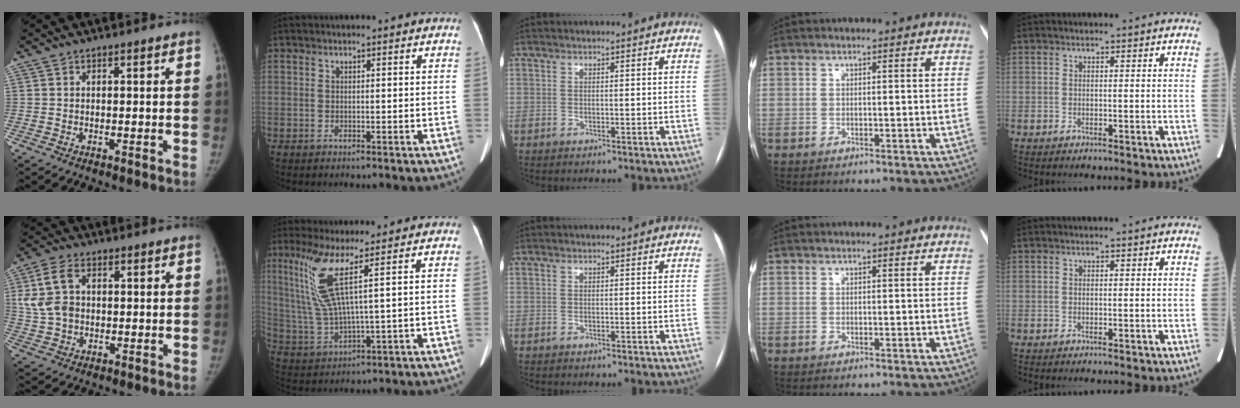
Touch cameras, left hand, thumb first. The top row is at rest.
{"thumb": {"total": 8.2, "force": [1.6, 5.7, 5.7], "torque": [-0.111, 0.009, 0.034]}, "index": {"total": 8.9, "force": [3.9, -0.4, 8.0], "torque": [-0.183, -0.007, 0.084]}}